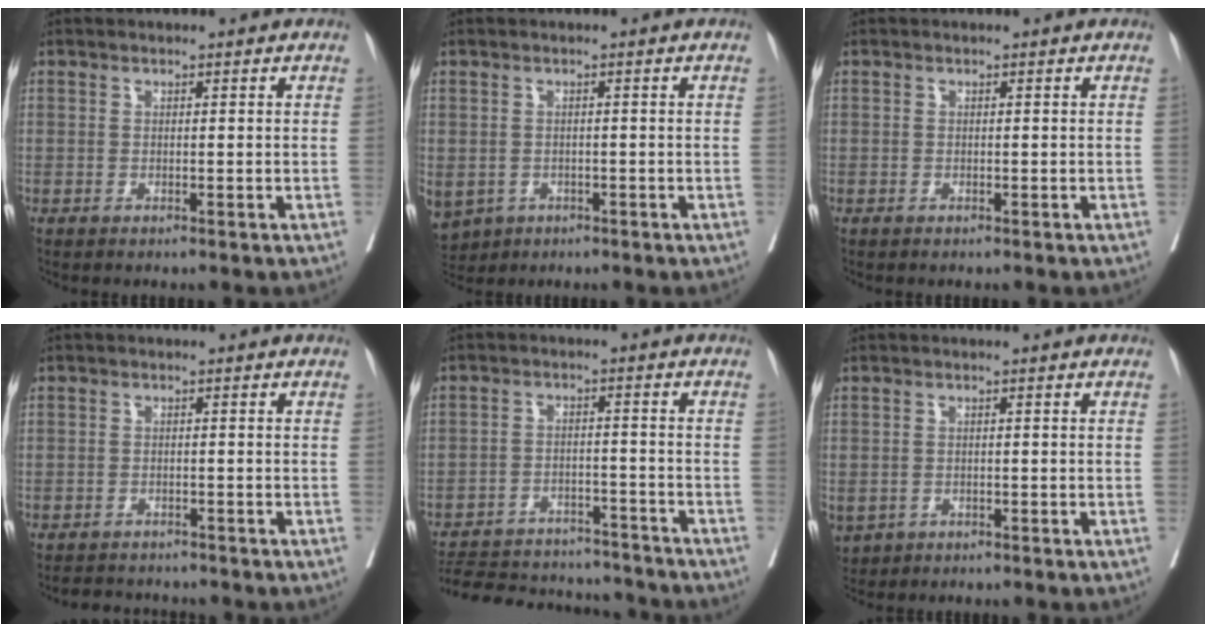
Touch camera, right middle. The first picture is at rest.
{"total": 11.0, "force": [-4.9, 8.6, 4.6], "torque": [-0.137, -0.010, -0.066]}
{"total": 0.7, "force": [-0.2, 0.6, -0.1], "torque": [0.008, 0.007, -0.007]}
{"total": 3.4, "force": [-3.2, 1.1, 0.1], "torque": [0.002, -0.006, -0.051]}
{"total": 18.2, "force": [-17.0, 4.2, 5.0], "torque": [-0.112, 0.000, -0.238]}
{"total": 5.2, "force": [-2.4, 4.1, 2.0], "torque": [-0.057, -0.005, -0.032]}